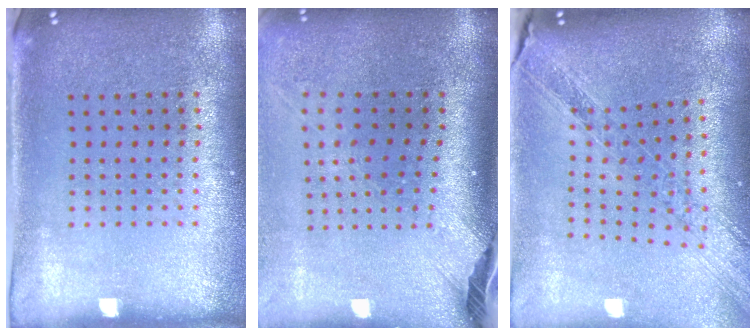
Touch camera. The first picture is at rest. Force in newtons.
{"total": 2.5, "press": 1.8, "slide": 1.7}
{"total": 1.4, "press": 1.3, "slide": 0.5}